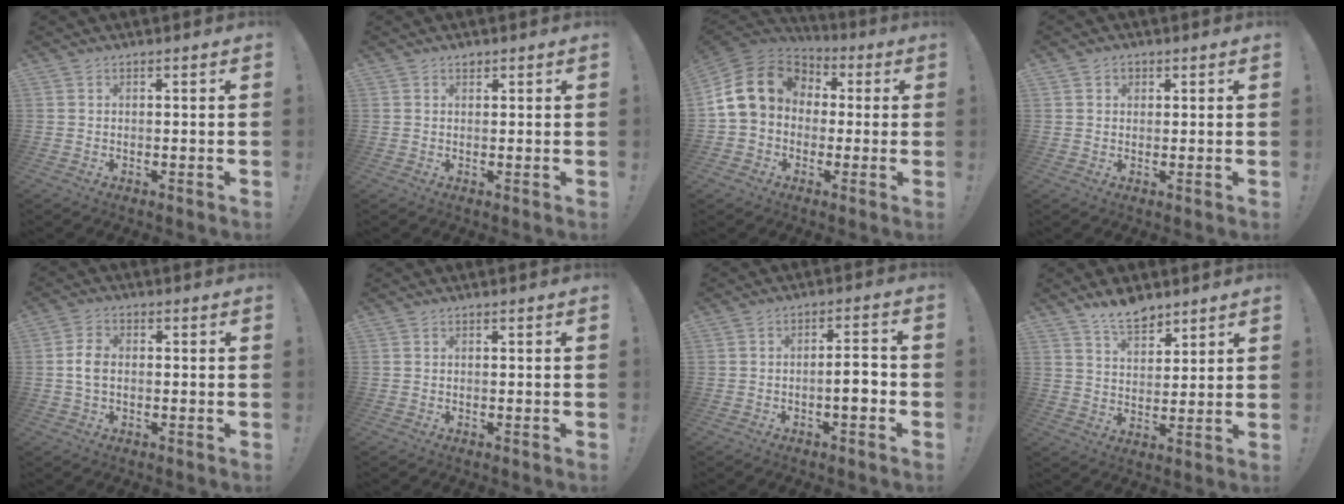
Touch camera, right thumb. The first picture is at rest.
{"total": 0.9, "force": [0.6, 0.6, 0.2], "torque": [0.007, -0.004, 0.010]}
{"total": 16.2, "force": [3.4, 12.6, 9.6], "torque": [-0.165, 0.003, 0.067]}
{"total": 2.1, "force": [0.8, 1.8, 0.8], "torque": [-0.001, -0.003, 0.011]}
{"total": 5.1, "force": [-0.4, 3.3, 3.8], "torque": [-0.075, 0.009, -0.009]}
{"total": 0.0}
{"total": 6.1, "force": [-2.1, 1.7, 5.4], "torque": [-0.077, 0.005, -0.039]}
{"total": 8.3, "force": [6.6, 3.8, 3.4], "torque": [-0.053, -0.042, 0.123]}